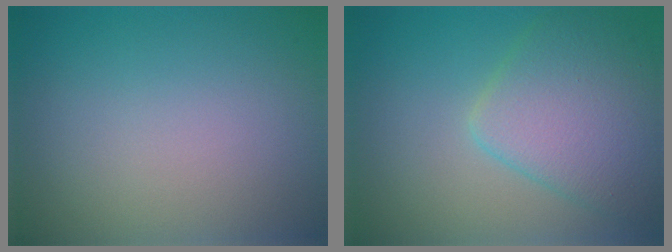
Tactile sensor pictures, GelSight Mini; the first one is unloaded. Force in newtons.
{"total": 5.7, "press": 5.7, "slide": 0.2}